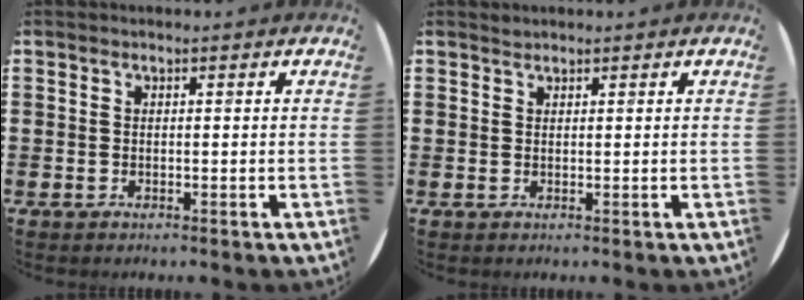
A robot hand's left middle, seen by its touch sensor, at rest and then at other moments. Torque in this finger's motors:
{"motor_torque": [0.97, -0.99, 0.30, 0.11]}